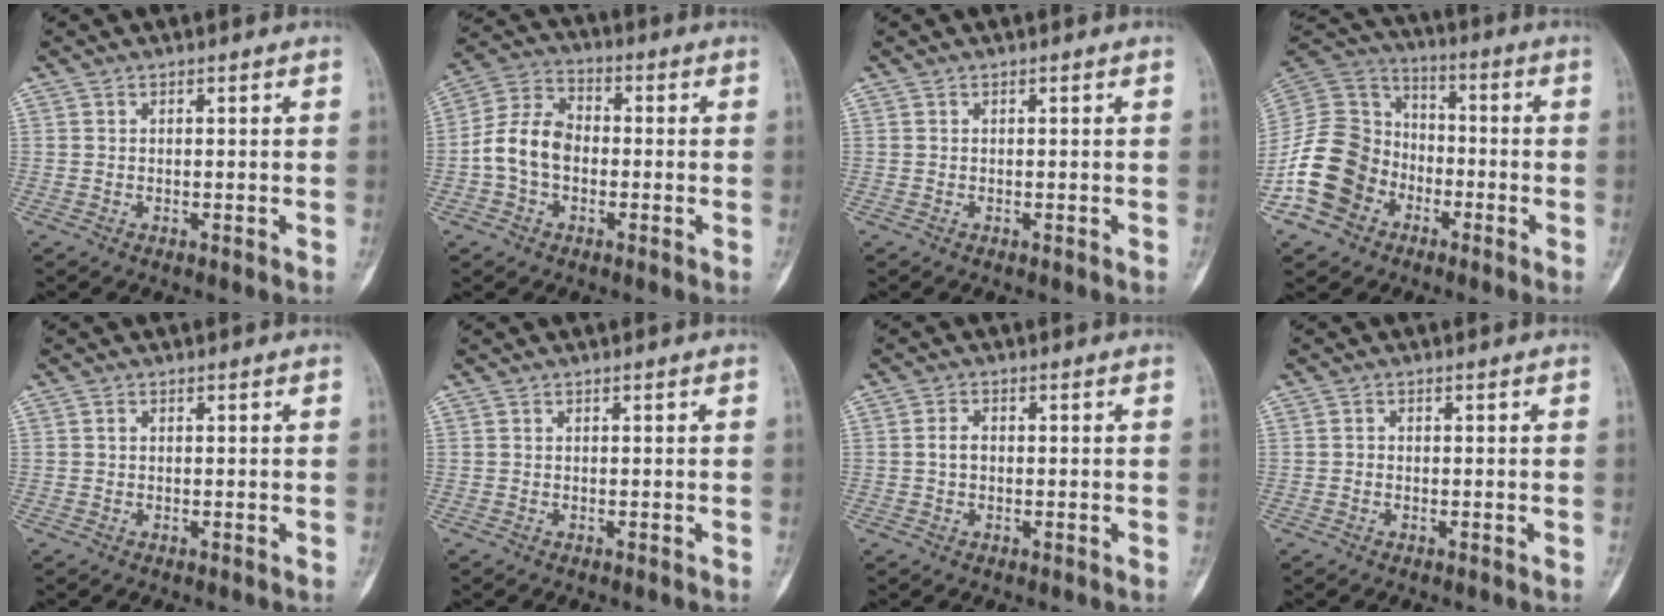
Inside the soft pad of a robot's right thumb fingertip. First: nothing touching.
{"total": 9.9, "force": [-1.5, 7.1, 6.7], "torque": [-0.121, 0.034, -0.040]}
{"total": 0.0}
{"total": 16.4, "force": [-6.7, 13.4, 6.7], "torque": [-0.106, 0.069, -0.125]}
{"total": 0.5, "force": [0.1, 0.5, 0.2], "torque": [-0.002, 0.002, 0.000]}
{"total": 0.0}
{"total": 2.2, "force": [-0.1, 1.5, 1.6], "torque": [-0.027, 0.006, -0.005]}
{"total": 0.6, "force": [-0.2, 0.5, 0.2], "torque": [0.001, 0.002, -0.007]}